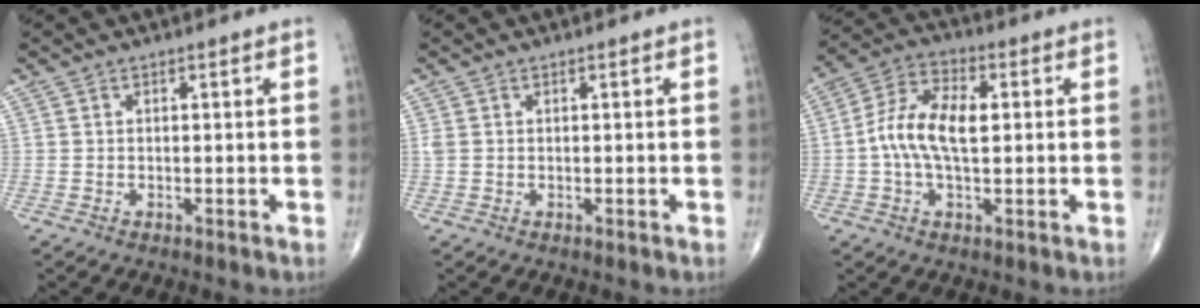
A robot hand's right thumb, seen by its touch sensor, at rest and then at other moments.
{"total": 0.9, "force": [0.1, 0.7, 0.5], "torque": [-0.017, 0.005, 0.004]}
{"total": 10.7, "force": [0.5, 5.4, 9.2], "torque": [-0.186, 0.024, 0.004]}